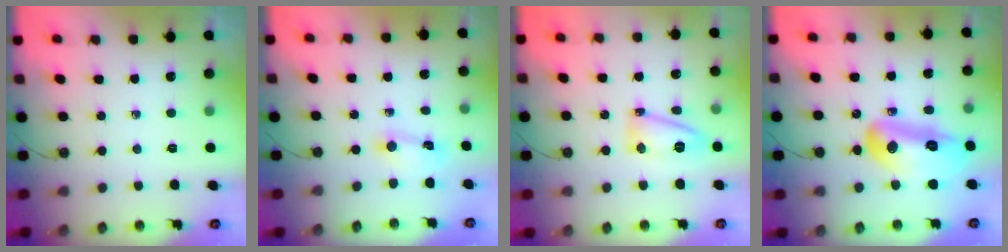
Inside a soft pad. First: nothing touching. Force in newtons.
{"total": 2.0, "press": 2.0, "slide": 0.4}
{"total": 8.9, "press": 8.9, "slide": 0.6}
{"total": 15.5, "press": 15.4, "slide": 2.0}